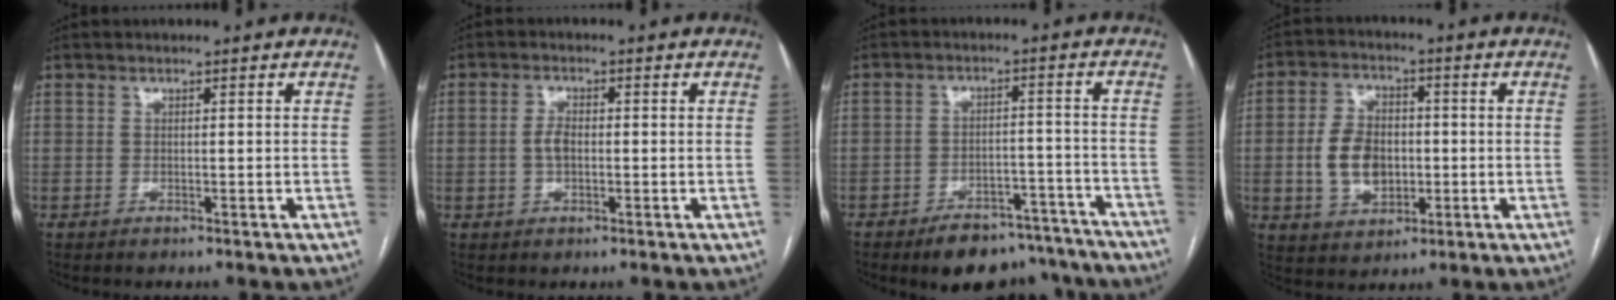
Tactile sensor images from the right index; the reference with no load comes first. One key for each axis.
{"total": 2.7, "fx": -0.3, "fy": 1.4, "fz": 2.3, "tx": -0.048, "ty": 0.005, "tz": -0.006}
{"total": 13.9, "fx": -11.8, "fy": 5.7, "fz": 4.4, "tx": -0.037, "ty": 0.027, "tz": -0.149}
{"total": 8.9, "fx": -0.8, "fy": 6.1, "fz": 6.5, "tx": -0.134, "ty": 0.012, "tz": -0.008}